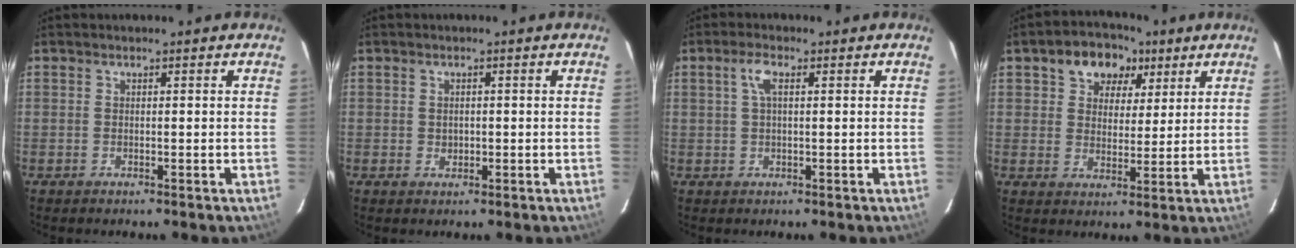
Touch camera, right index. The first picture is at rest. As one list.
[{"total": 1.4, "force": [-0.1, 1.3, 0.6], "torque": [-0.006, 0.002, 0.000]}, {"total": 3.0, "force": [0.9, 1.0, 2.7], "torque": [-0.057, 0.008, 0.017]}, {"total": 9.2, "force": [4.7, 6.8, 4.1], "torque": [-0.078, 0.023, 0.075]}]